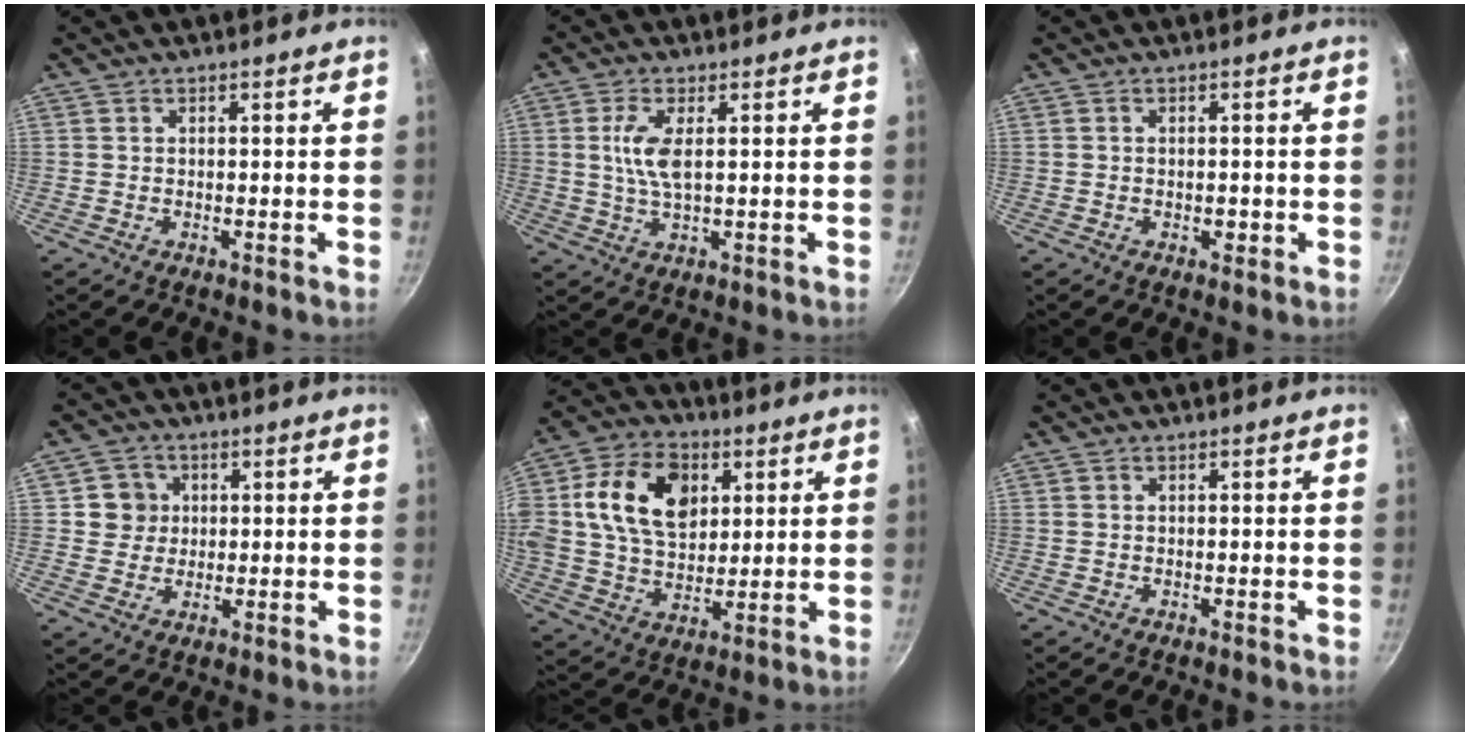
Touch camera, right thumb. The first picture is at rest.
{"total": 6.0, "force": [1.2, 2.1, 5.5], "torque": [-0.119, 0.000, 0.024]}
{"total": 1.4, "force": [-0.4, 0.8, 1.1], "torque": [-0.015, 0.001, -0.006]}
{"total": 5.1, "force": [1.0, 4.9, 1.0], "torque": [0.022, 0.003, 0.010]}
{"total": 18.0, "force": [4.7, 12.6, 11.9], "torque": [-0.189, 0.001, 0.076]}
{"total": 0.0}